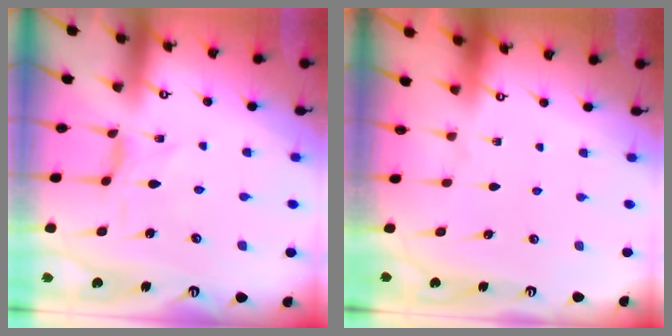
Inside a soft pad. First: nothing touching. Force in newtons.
{"total": 0.0}